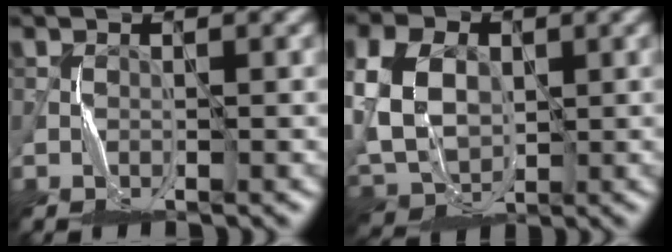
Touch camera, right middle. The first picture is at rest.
{"total": 10.2, "force": [1.3, 7.6, 6.7], "torque": [-0.154, 0.023, 0.009]}